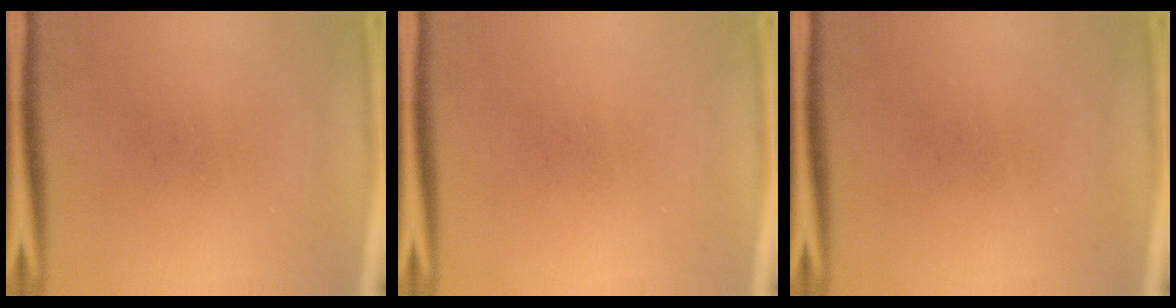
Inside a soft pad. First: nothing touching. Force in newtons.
{"total": 0.0}
{"total": 0.0}